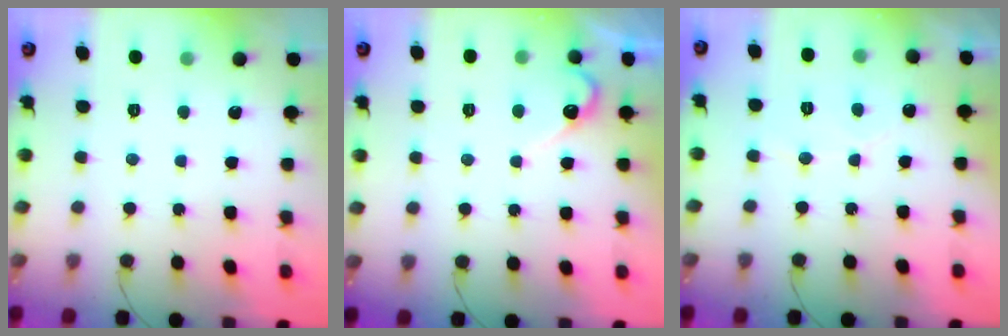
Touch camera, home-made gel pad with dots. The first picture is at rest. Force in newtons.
{"total": 5.0, "press": 4.9, "slide": 0.2}
{"total": 3.8, "press": 3.8, "slide": 0.3}